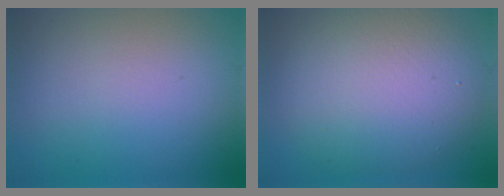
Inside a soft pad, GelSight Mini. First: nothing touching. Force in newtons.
{"total": 8.7, "press": 8.7, "slide": 0.7}